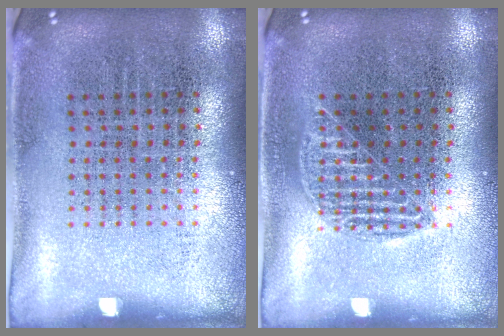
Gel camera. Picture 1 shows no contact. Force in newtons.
{"total": 1.2, "press": 1.2, "slide": 0.2}